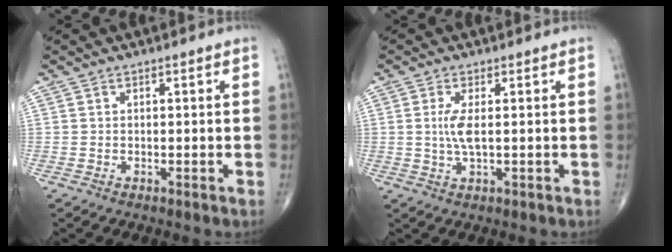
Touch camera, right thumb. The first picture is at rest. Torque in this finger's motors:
{"motor_torque": [0.57, 1.27, 0.54, -0.03, -0.01]}